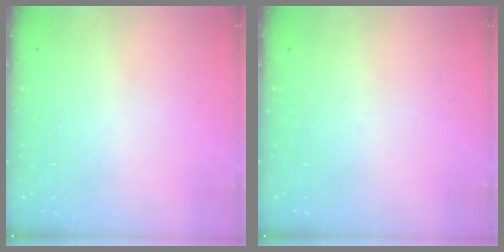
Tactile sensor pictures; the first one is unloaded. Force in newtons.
{"total": 0.0}